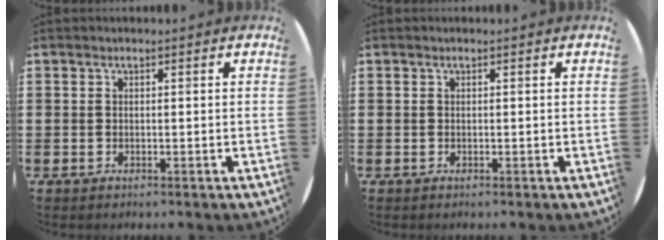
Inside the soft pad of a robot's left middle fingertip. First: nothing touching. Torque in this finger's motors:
{"motor_torque": [0.00, 0.00, -0.04, 0.00]}